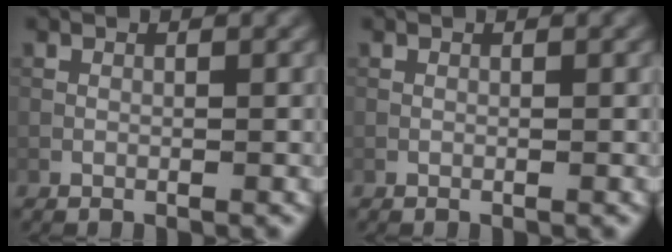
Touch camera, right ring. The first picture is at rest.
{"total": 0.0}